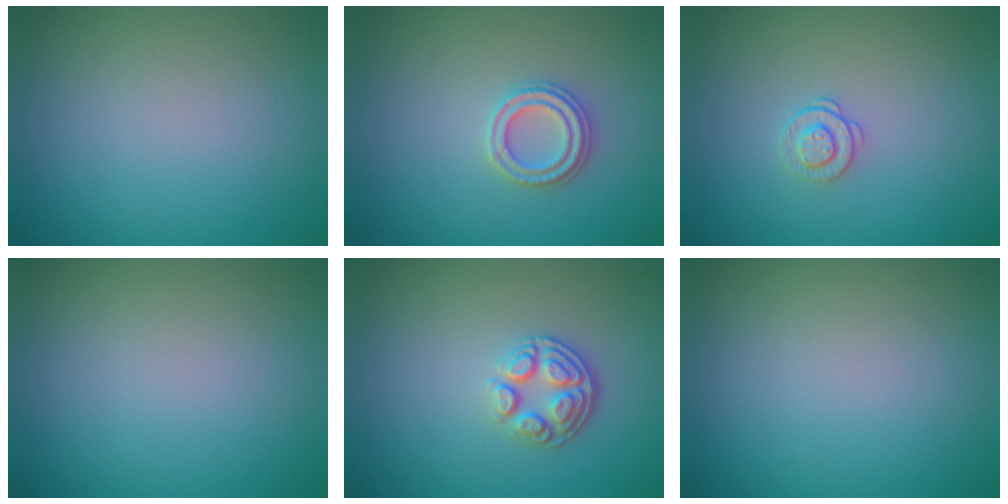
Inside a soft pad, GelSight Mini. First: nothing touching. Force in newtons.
{"total": 2.4, "press": 2.3, "slide": 0.6}
{"total": 1.4, "press": 0.9, "slide": 1.0}
{"total": 0.0}
{"total": 3.7, "press": 2.7, "slide": 2.6}
{"total": 0.0}